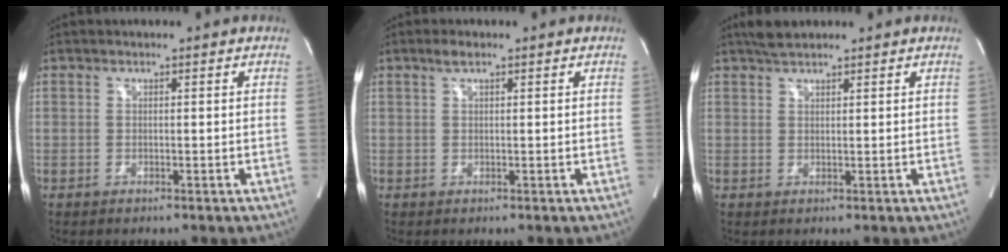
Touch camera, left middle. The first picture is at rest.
{"total": 1.5, "force": [1.0, 0.4, 1.1], "torque": [-0.027, 0.008, 0.019]}
{"total": 2.9, "force": [2.5, 0.6, 1.2], "torque": [-0.029, 0.012, 0.047]}